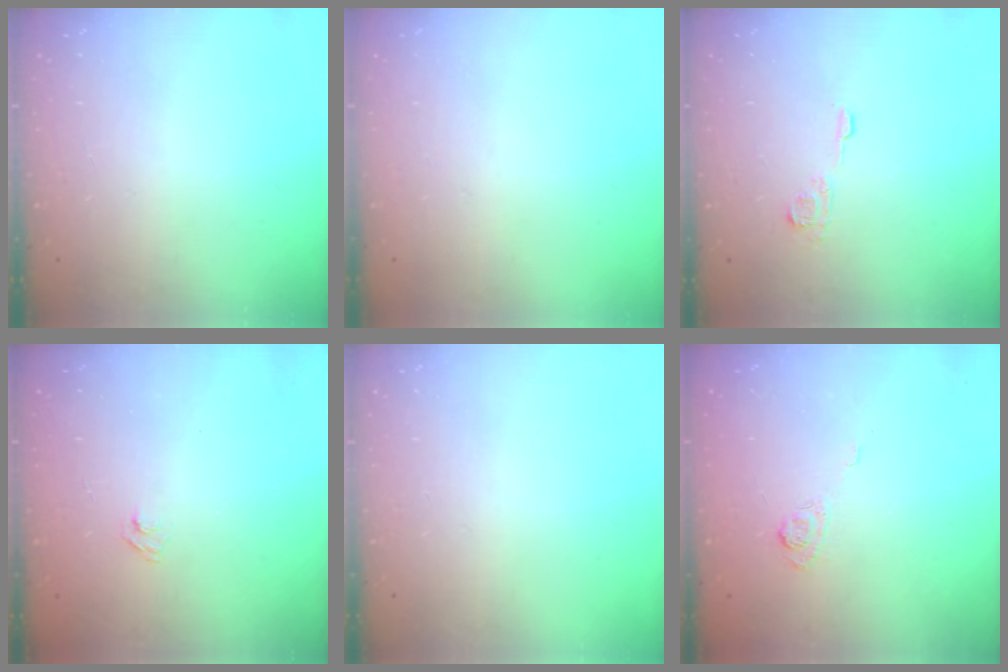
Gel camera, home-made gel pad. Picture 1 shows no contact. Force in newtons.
{"total": 0.0}
{"total": 6.2, "press": 6.2, "slide": 0.5}
{"total": 2.7, "press": 2.5, "slide": 0.9}
{"total": 0.0}
{"total": 3.2, "press": 2.8, "slide": 1.5}